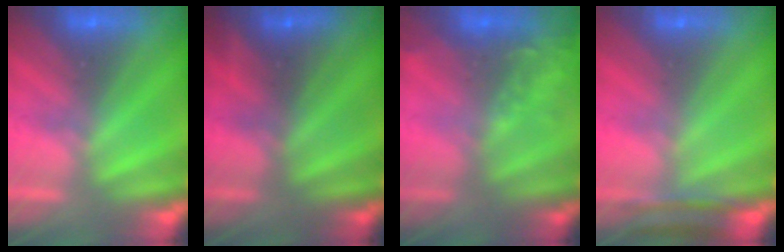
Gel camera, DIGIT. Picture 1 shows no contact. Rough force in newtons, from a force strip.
{"total": 2.4}
{"total": 2.1}
{"total": 4.4}